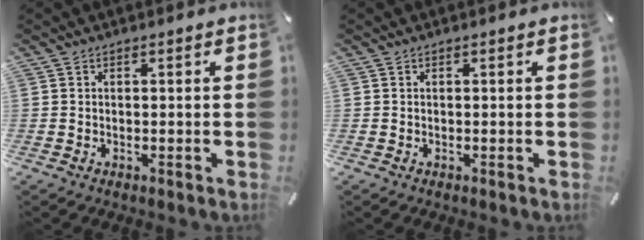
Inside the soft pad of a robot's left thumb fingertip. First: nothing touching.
{"total": 0.0}